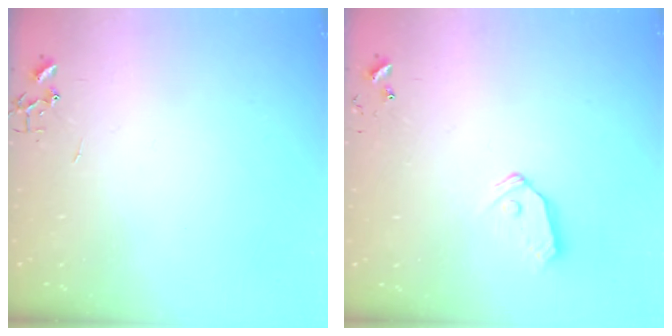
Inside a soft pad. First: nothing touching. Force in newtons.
{"total": 8.1, "press": 8.1, "slide": 0.7}